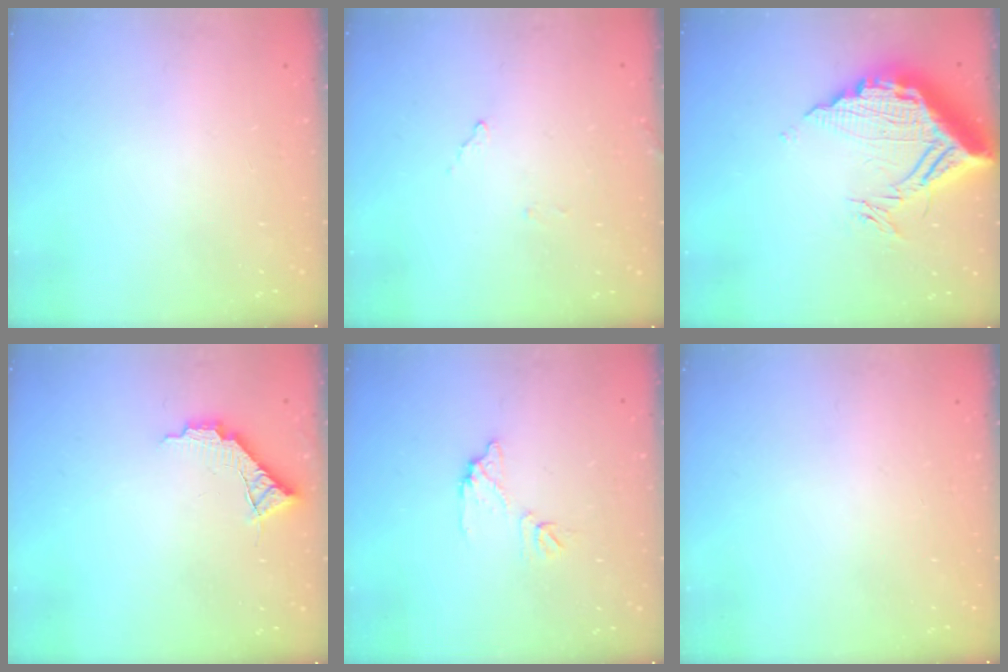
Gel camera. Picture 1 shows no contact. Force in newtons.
{"total": 8.1, "press": 8.1, "slide": 0.4}
{"total": 16.4, "press": 16.3, "slide": 1.5}
{"total": 8.7, "press": 8.7, "slide": 0.5}
{"total": 7.8, "press": 7.8, "slide": 0.4}
{"total": 0.0}